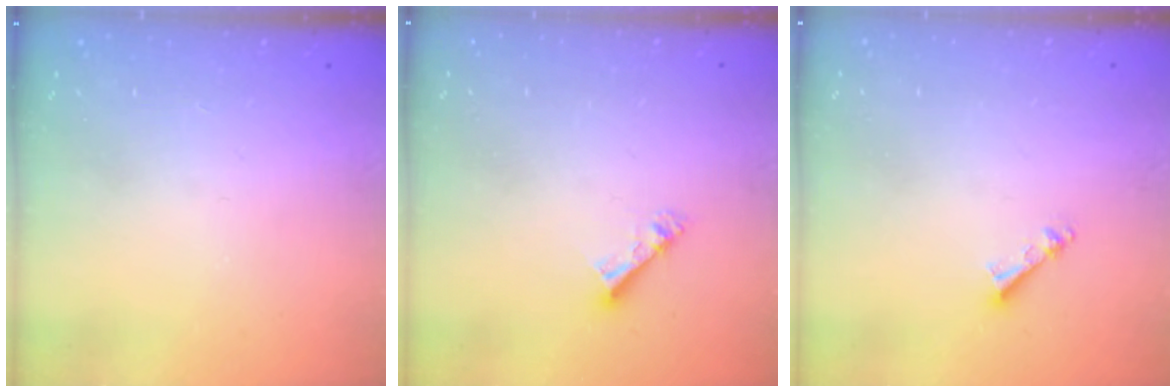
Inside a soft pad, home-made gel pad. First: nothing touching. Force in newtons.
{"total": 4.6, "press": 4.6, "slide": 0.4}
{"total": 3.7, "press": 3.7, "slide": 0.3}